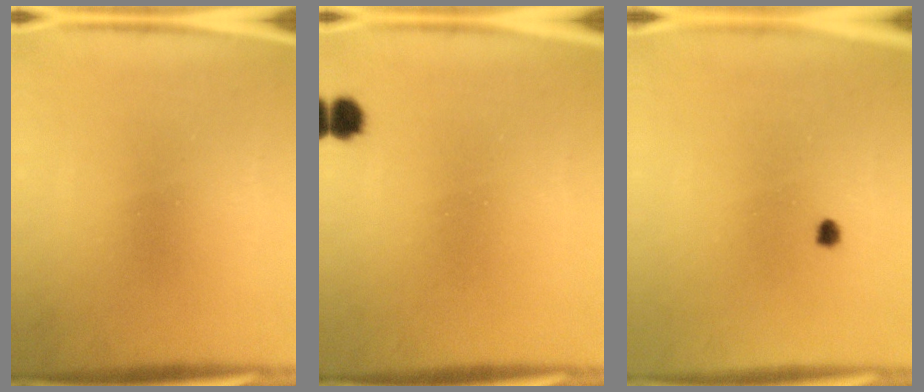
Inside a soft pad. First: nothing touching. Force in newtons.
{"total": 2.3}
{"total": 0.9}